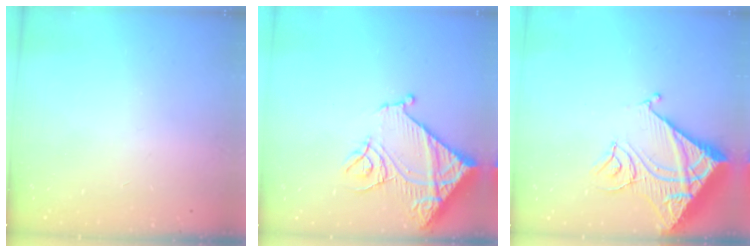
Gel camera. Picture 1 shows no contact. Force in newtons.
{"total": 16.9, "press": 16.9, "slide": 1.6}
{"total": 14.7, "press": 14.6, "slide": 1.6}